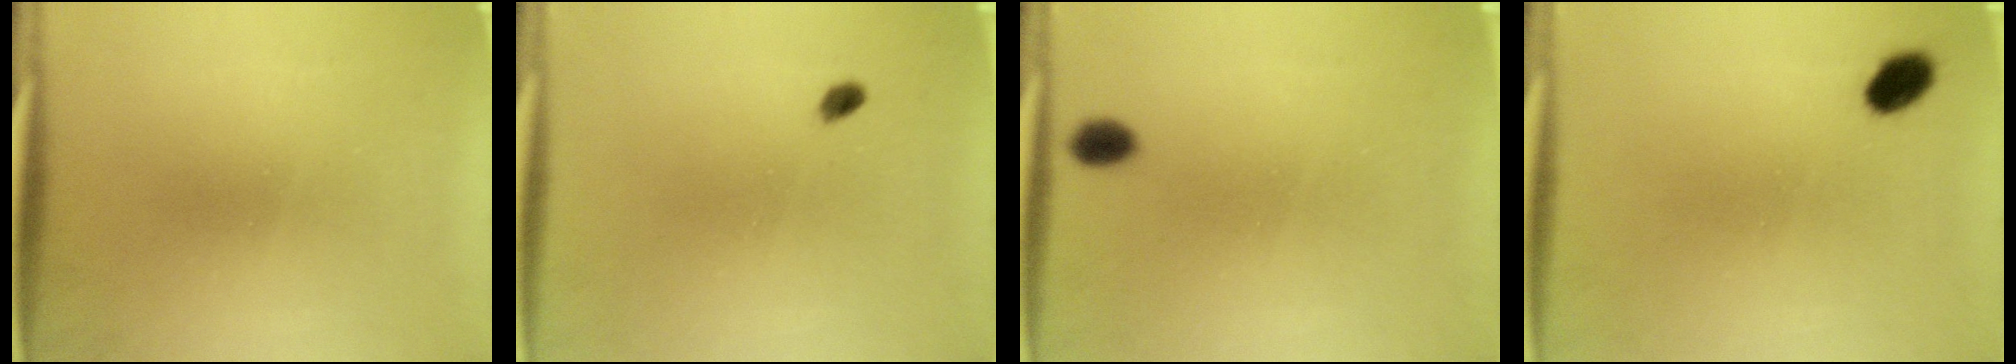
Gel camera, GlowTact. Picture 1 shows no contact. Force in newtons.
{"total": 2.0}
{"total": 1.7}
{"total": 4.0}